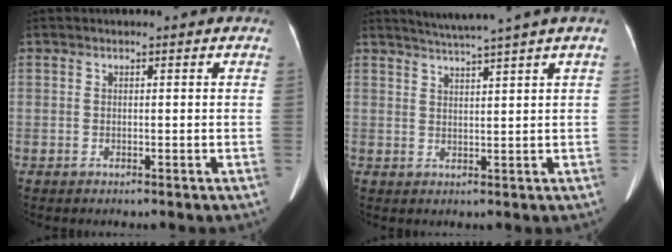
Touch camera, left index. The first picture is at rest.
{"total": 5.0, "force": [4.2, -1.5, 2.3], "torque": [-0.039, 0.007, 0.072]}